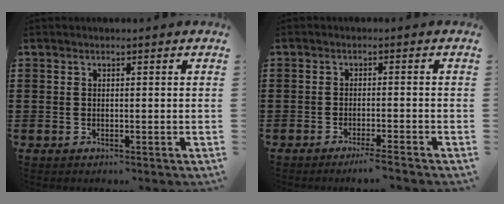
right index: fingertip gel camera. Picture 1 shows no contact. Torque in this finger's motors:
{"motor_torque": [0.44, -0.34, 0.17, 0.02]}